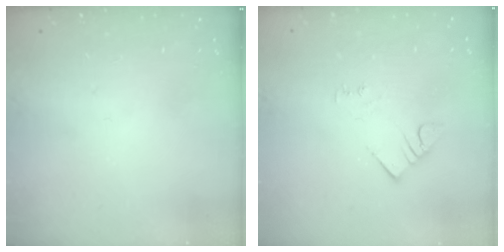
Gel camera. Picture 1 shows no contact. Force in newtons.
{"total": 4.0, "press": 3.9, "slide": 0.6}